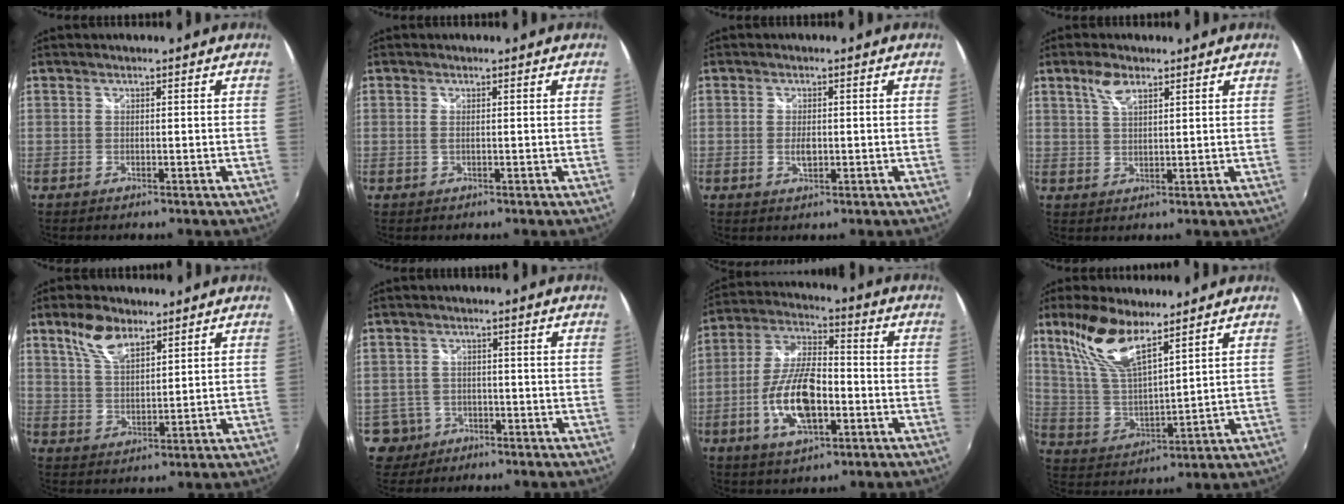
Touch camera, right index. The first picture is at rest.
{"total": 0.8, "force": [0.0, 0.2, 0.8], "torque": [-0.016, 0.000, -0.002]}
{"total": 2.4, "force": [-0.4, 1.3, 2.0], "torque": [-0.035, -0.003, -0.006]}
{"total": 4.2, "force": [2.6, 1.7, 2.8], "torque": [-0.052, 0.005, 0.050]}
{"total": 7.5, "force": [5.0, 3.4, 4.4], "torque": [-0.083, 0.009, 0.099]}
{"total": 5.4, "force": [-2.2, 4.9, 0.5], "torque": [-0.023, 0.011, -0.032]}
{"total": 14.2, "force": [-4.3, 6.0, 12.2], "torque": [-0.253, -0.001, -0.078]}
{"total": 13.1, "force": [8.9, 3.7, 8.9], "torque": [-0.179, 0.014, 0.185]}